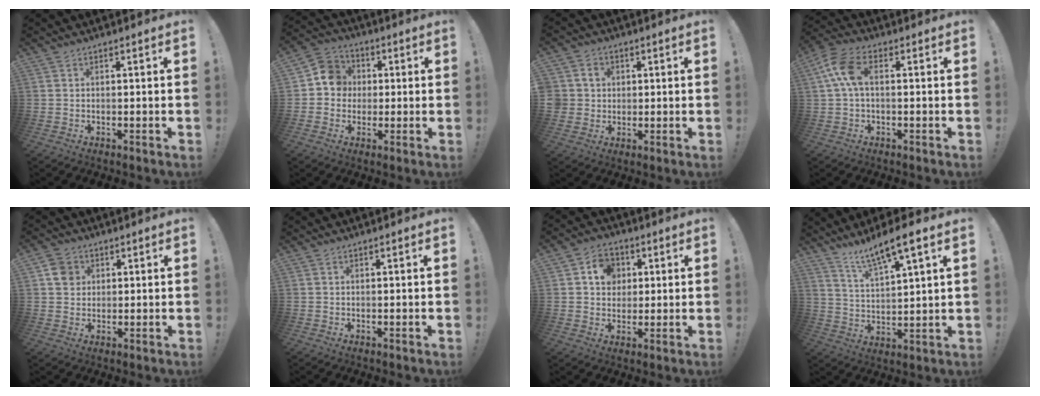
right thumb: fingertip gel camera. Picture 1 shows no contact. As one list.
[{"total": 9.0, "force": [-0.1, 8.4, 3.0], "torque": [-0.038, 0.019, 0.005]}, {"total": 5.2, "force": [0.6, 5.1, 1.1], "torque": [-0.029, 0.004, 0.014]}, {"total": 8.6, "force": [1.5, 4.4, 7.3], "torque": [-0.152, 0.006, 0.032]}, {"total": 5.8, "force": [1.9, 5.3, 1.7], "torque": [-0.018, -0.001, 0.038]}, {"total": 0.0}, {"total": 9.0, "force": [2.7, 7.8, 3.5], "torque": [-0.056, -0.002, 0.056]}, {"total": 9.7, "force": [7.9, 0.8, 5.6], "torque": [-0.101, -0.049, 0.133]}]